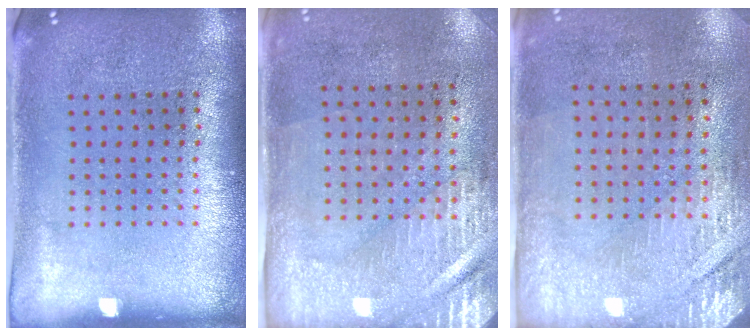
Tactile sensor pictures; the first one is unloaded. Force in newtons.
{"total": 2.9, "press": 2.5, "slide": 1.5}
{"total": 2.9, "press": 2.5, "slide": 1.4}